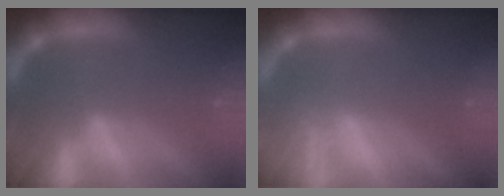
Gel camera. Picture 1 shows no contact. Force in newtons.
{"total": 2.0}